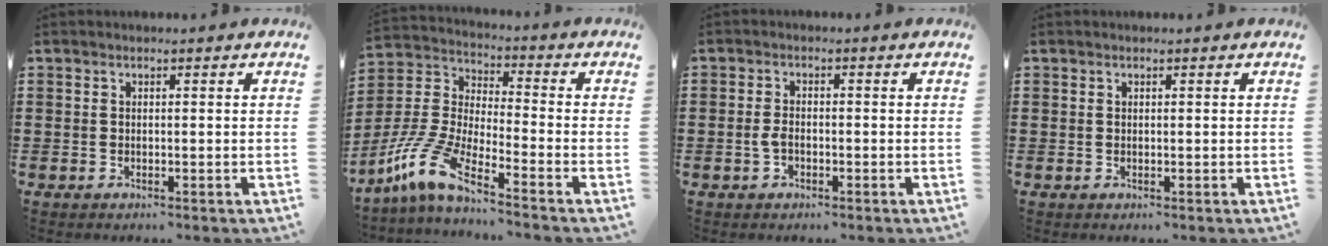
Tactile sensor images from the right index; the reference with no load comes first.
{"total": 9.0, "force": [-7.2, 0.9, 5.4], "torque": [-0.158, -0.019, -0.156]}
{"total": 2.3, "force": [-0.8, 1.2, 1.7], "torque": [-0.049, -0.003, -0.019]}
{"total": 0.0}